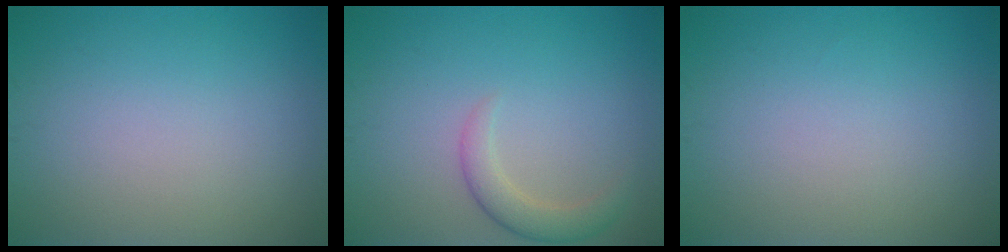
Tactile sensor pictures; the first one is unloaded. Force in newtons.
{"total": 2.4, "press": 2.4, "slide": 0.3}
{"total": 0.0}